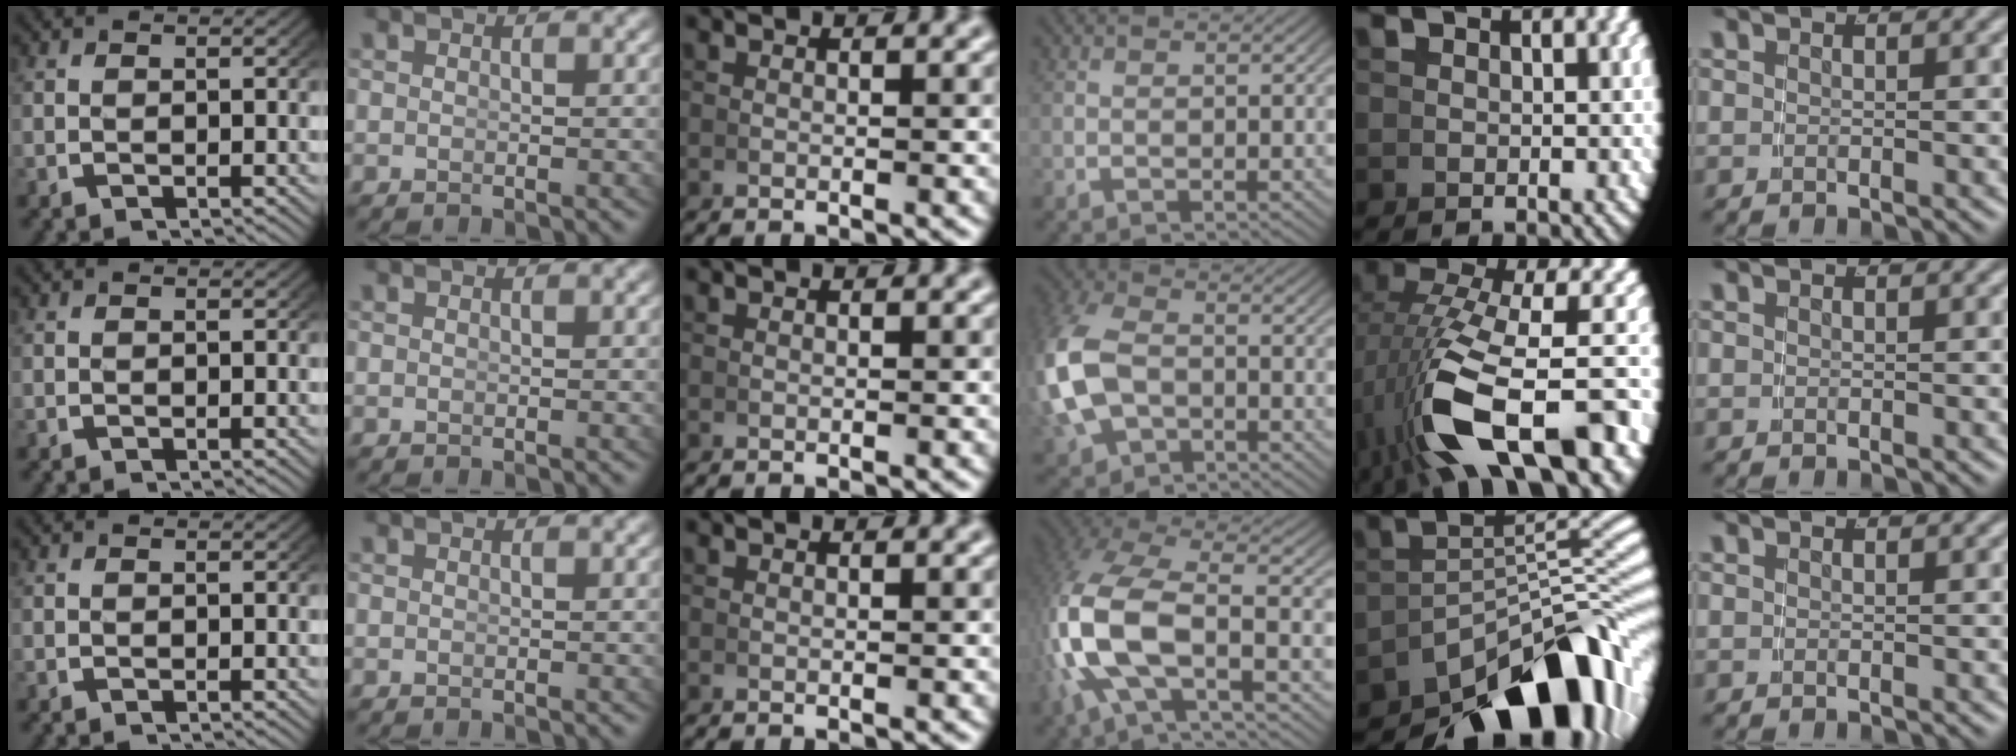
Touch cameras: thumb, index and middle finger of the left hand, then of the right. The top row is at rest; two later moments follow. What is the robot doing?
{"motion": "grasp_and_lifting", "object": "coin"}